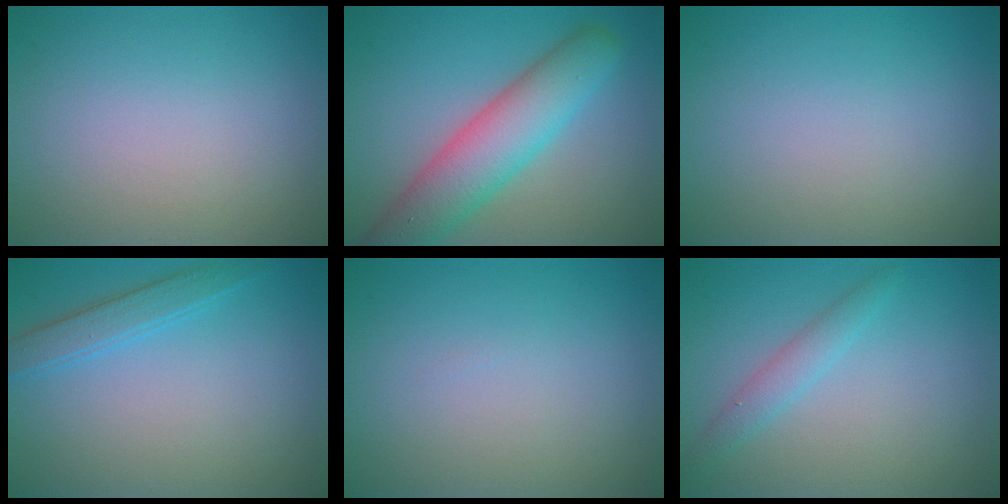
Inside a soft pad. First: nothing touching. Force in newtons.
{"total": 7.1, "press": 7.1, "slide": 0.5}
{"total": 0.0}
{"total": 2.2, "press": 2.2, "slide": 0.2}
{"total": 0.0}
{"total": 1.9, "press": 1.9, "slide": 0.0}